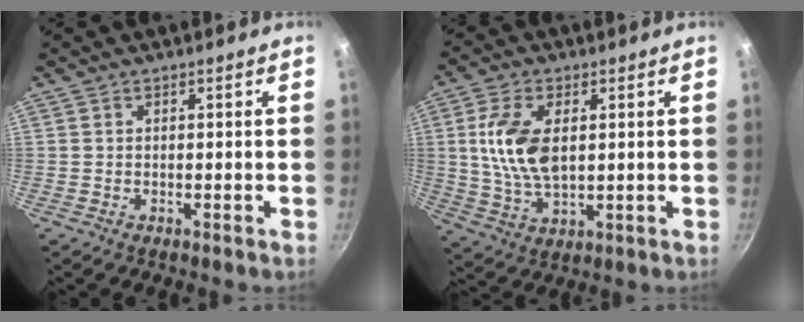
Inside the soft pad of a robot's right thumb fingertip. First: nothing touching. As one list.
[{"total": 11.5, "force": [1.9, 6.3, 9.4], "torque": [-0.180, -0.007, 0.039]}]